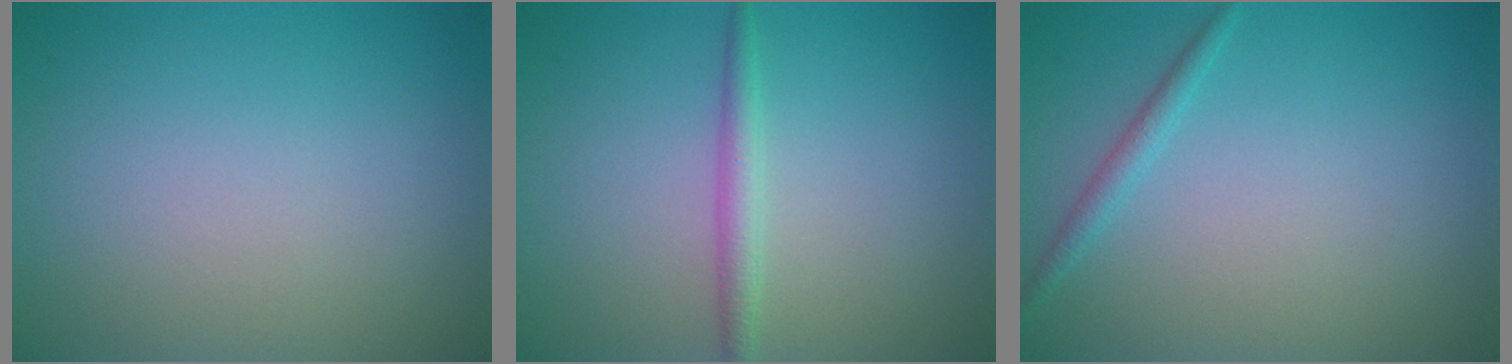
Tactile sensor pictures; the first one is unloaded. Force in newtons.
{"total": 1.8, "press": 1.8, "slide": 0.0}
{"total": 1.3, "press": 1.3, "slide": 0.0}